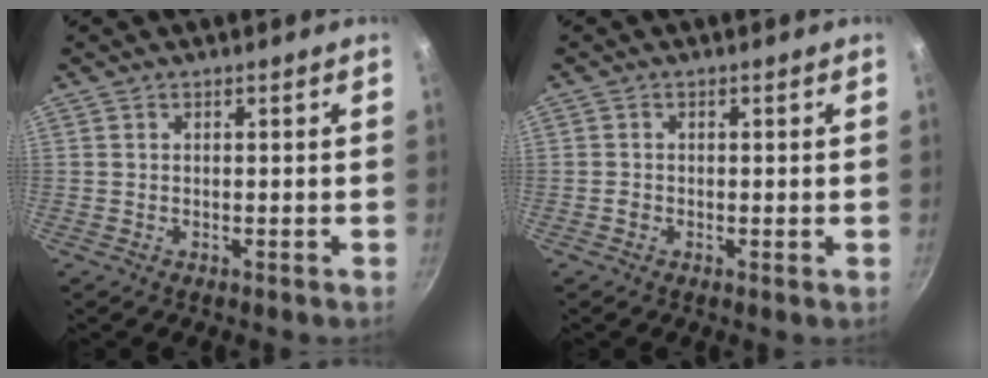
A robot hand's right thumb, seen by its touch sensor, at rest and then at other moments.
{"total": 0.7, "force": [-0.2, 0.5, 0.4], "torque": [-0.005, 0.001, -0.007]}